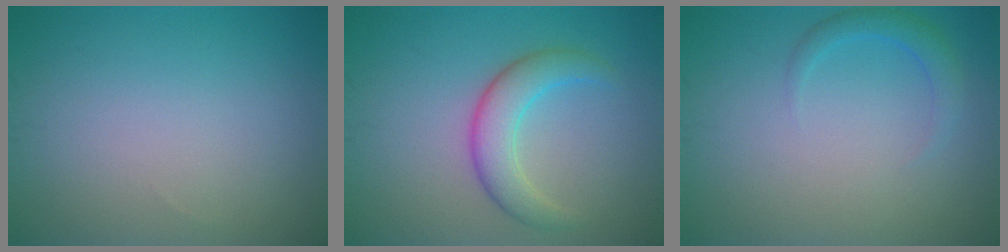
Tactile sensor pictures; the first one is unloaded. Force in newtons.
{"total": 3.9, "press": 3.9, "slide": 0.3}
{"total": 1.8, "press": 1.8, "slide": 0.1}